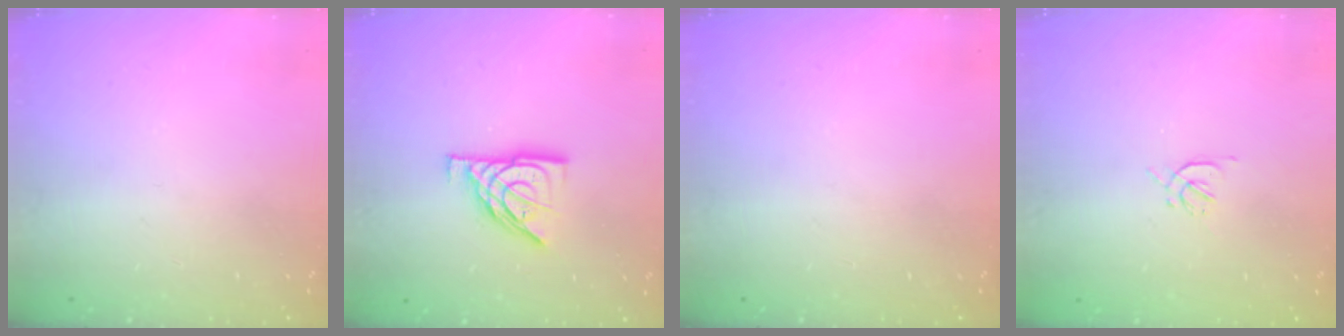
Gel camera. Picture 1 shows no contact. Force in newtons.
{"total": 10.7, "press": 10.6, "slide": 1.2}
{"total": 0.0}
{"total": 1.2, "press": 1.2, "slide": 0.4}